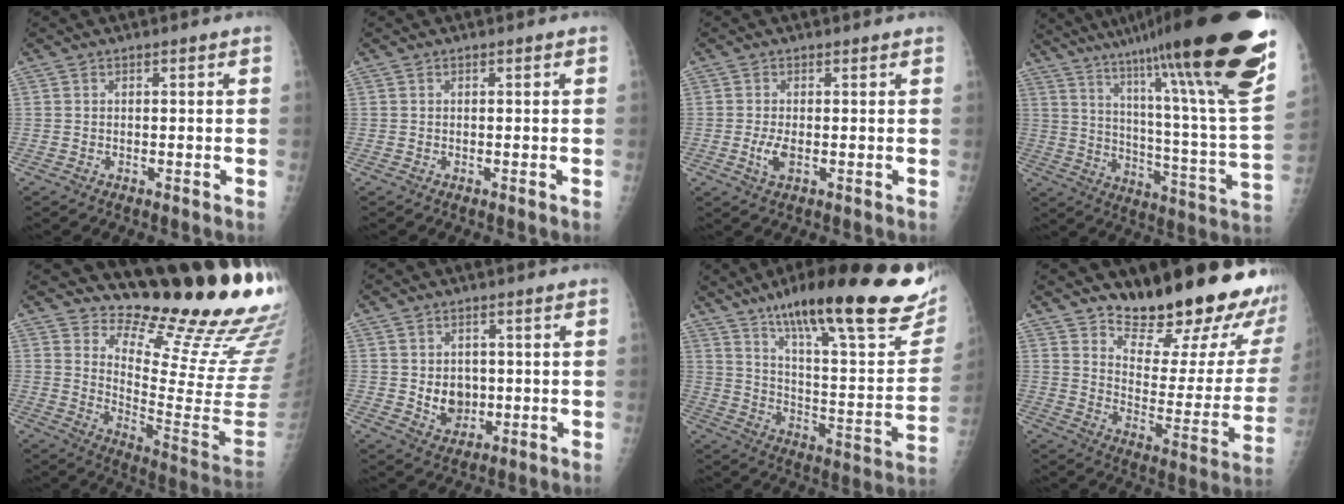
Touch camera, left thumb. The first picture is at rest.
{"total": 0.0}
{"total": 3.0, "force": [0.0, 1.3, 2.6], "torque": [-0.058, -0.002, 0.001]}
{"total": 35.1, "force": [24.2, 2.9, 25.3], "torque": [-0.315, -0.107, 0.354]}
{"total": 21.6, "force": [18.8, 3.0, 10.4], "torque": [-0.121, -0.199, 0.256]}
{"total": 5.5, "force": [0.4, 4.5, 3.2], "torque": [-0.025, -0.009, 0.021]}
{"total": 31.3, "force": [19.6, 7.0, 23.4], "torque": [-0.303, -0.051, 0.296]}
{"total": 23.9, "force": [19.6, 6.5, 12.0], "torque": [-0.131, -0.157, 0.267]}